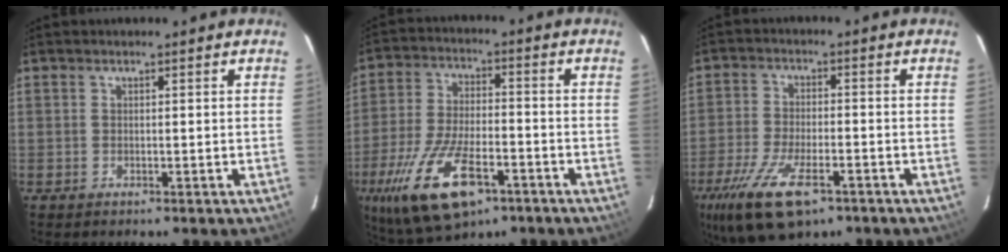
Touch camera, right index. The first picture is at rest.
{"total": 18.1, "force": [-9.5, 7.6, 13.4], "torque": [-0.283, -0.038, -0.167]}
{"total": 14.7, "force": [-8.6, 6.0, 10.3], "torque": [-0.229, -0.038, -0.156]}